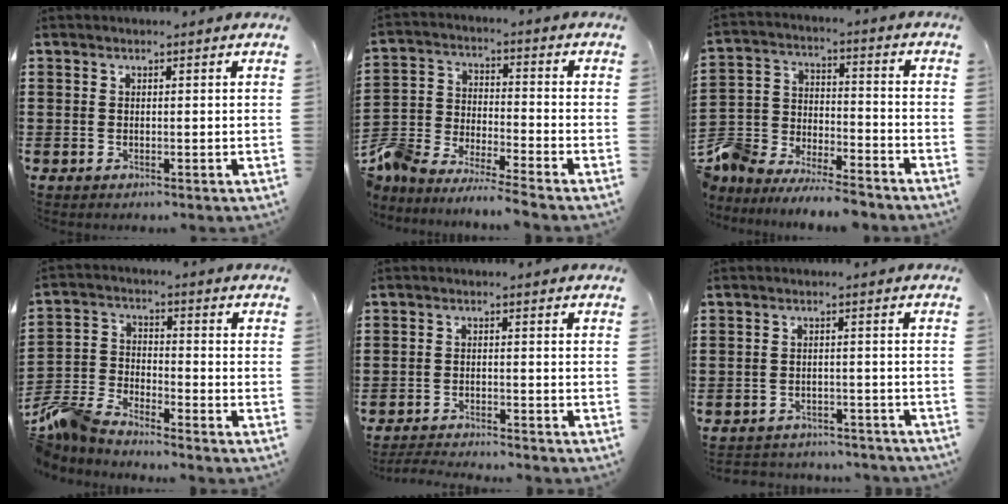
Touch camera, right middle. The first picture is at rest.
{"total": 6.3, "force": [-6.2, 0.5, 0.4], "torque": [-0.028, -0.003, -0.133]}
{"total": 8.1, "force": [-7.7, 2.5, 0.6], "torque": [-0.026, 0.019, -0.158]}
{"total": 6.7, "force": [-6.3, 1.3, 1.9], "torque": [-0.060, 0.000, -0.130]}
{"total": 2.7, "force": [-2.7, -0.1, 0.3], "torque": [-0.009, -0.003, -0.056]}
{"total": 2.7, "force": [-2.7, 0.3, 0.0], "torque": [-0.008, -0.001, -0.058]}